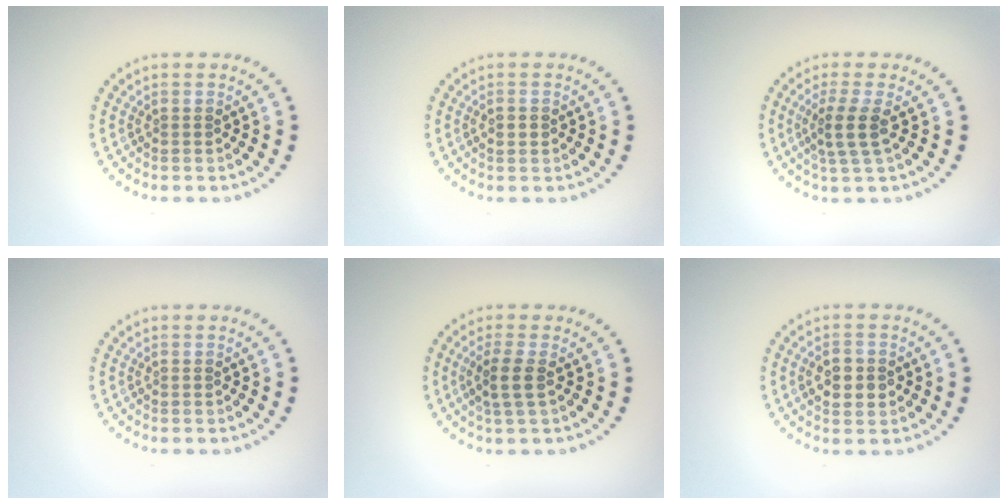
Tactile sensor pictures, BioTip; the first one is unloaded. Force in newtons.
{"total": 1.1, "press": 1.1, "slide": 0.2}
{"total": 2.7, "press": 2.1, "slide": 1.7}
{"total": 0.0}
{"total": 2.3, "press": 2.0, "slide": 0.9}
{"total": 3.1, "press": 3.1, "slide": 0.1}